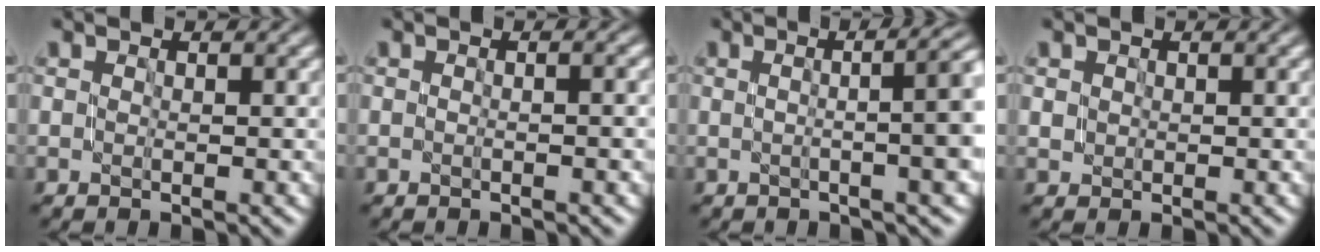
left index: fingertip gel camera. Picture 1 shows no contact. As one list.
[{"total": 1.8, "force": [-0.2, 0.7, 1.7], "torque": [-0.014, 0.001, -0.008]}, {"total": 7.9, "force": [0.9, 2.8, 7.3], "torque": [-0.044, 0.027, -0.005]}, {"total": 0.7, "force": [0.2, 0.7, 0.2], "torque": [-0.001, -0.003, 0.007]}]